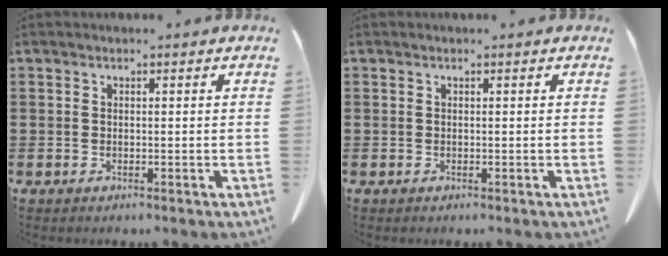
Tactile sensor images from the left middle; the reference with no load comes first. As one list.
[{"total": 0.0}]